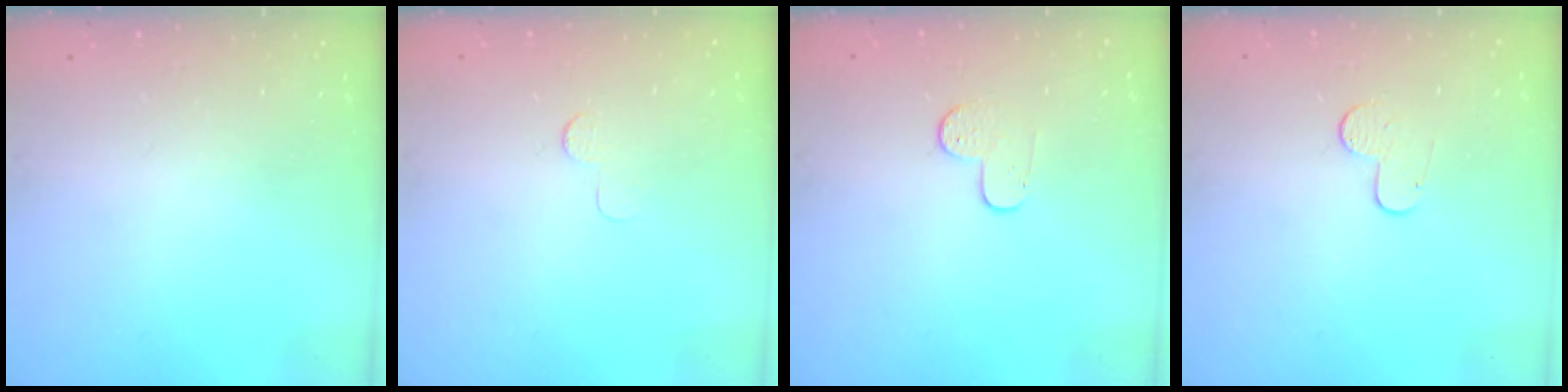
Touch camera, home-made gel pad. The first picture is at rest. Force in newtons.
{"total": 3.0, "press": 2.9, "slide": 0.3}
{"total": 5.8, "press": 5.7, "slide": 0.6}
{"total": 6.6, "press": 6.5, "slide": 0.6}